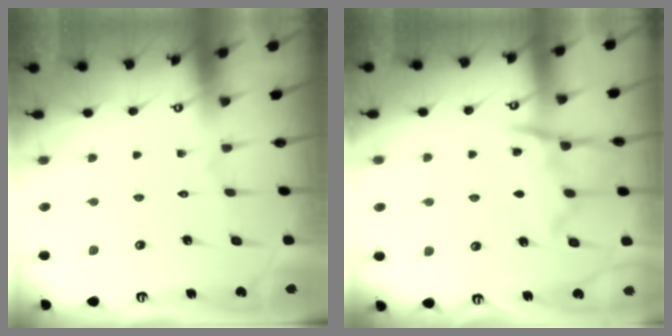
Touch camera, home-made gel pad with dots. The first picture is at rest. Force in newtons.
{"total": 12.2, "press": 12.1, "slide": 1.1}